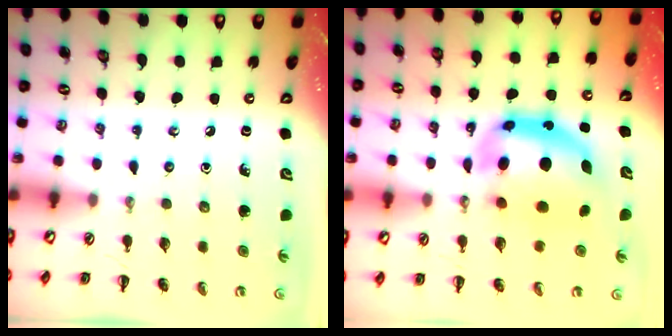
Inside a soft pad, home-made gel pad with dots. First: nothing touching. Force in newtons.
{"total": 13.7, "press": 13.3, "slide": 3.2}